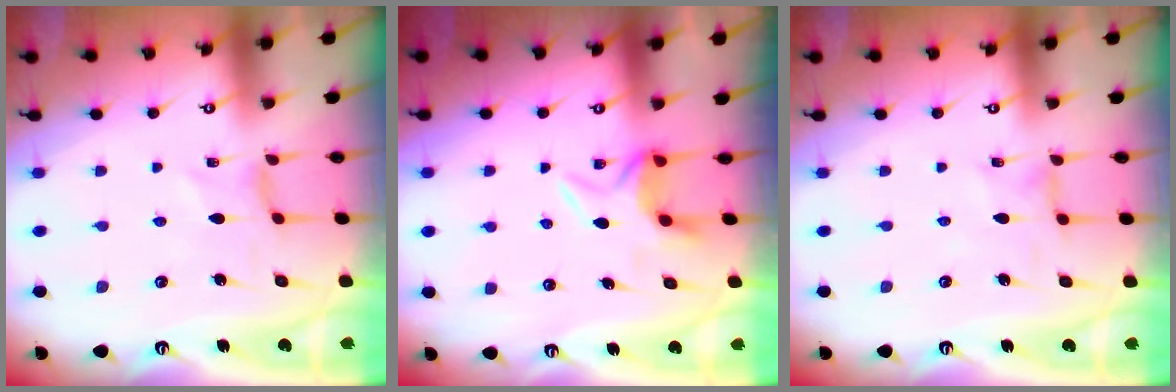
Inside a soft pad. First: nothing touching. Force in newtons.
{"total": 5.9, "press": 5.7, "slide": 1.4}
{"total": 0.9, "press": 0.9, "slide": 0.0}